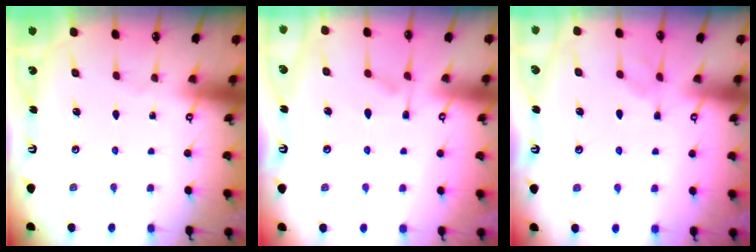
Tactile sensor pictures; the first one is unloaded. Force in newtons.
{"total": 1.3, "press": 0.6, "slide": 1.1}
{"total": 1.7, "press": 1.5, "slide": 0.7}